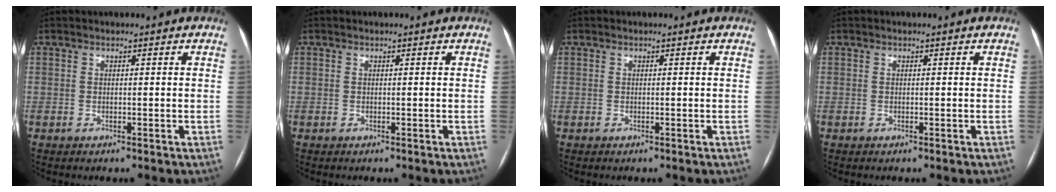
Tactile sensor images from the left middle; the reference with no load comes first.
{"total": 0.0}
{"total": 0.0}
{"total": 0.0}